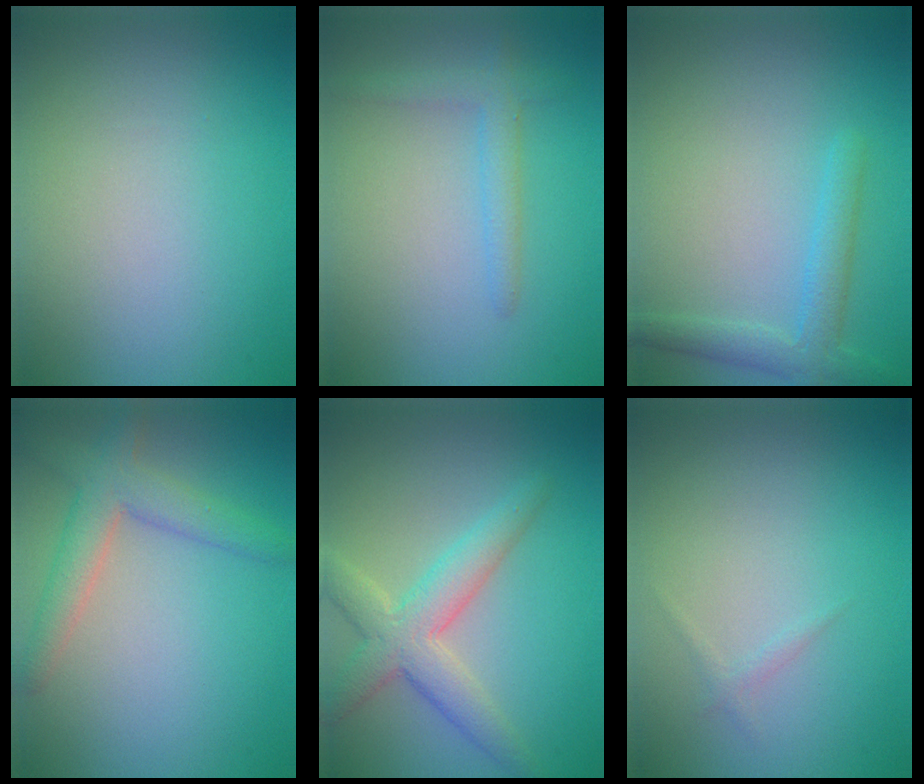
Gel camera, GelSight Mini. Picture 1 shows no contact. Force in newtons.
{"total": 2.1, "press": 2.1, "slide": 0.1}
{"total": 2.8, "press": 2.8, "slide": 0.2}
{"total": 3.9, "press": 3.9, "slide": 0.3}
{"total": 4.6, "press": 4.6, "slide": 0.4}
{"total": 0.6, "press": 0.6, "slide": 0.1}